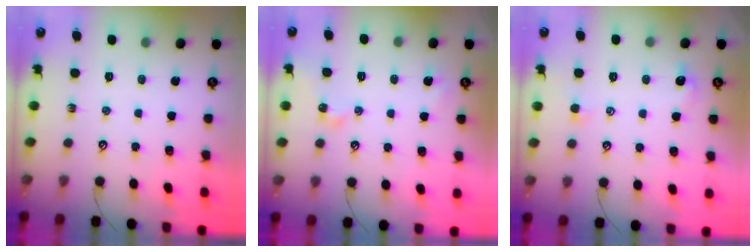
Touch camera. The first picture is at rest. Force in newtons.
{"total": 2.8, "press": 2.8, "slide": 0.5}
{"total": 1.0, "press": 0.8, "slide": 0.6}